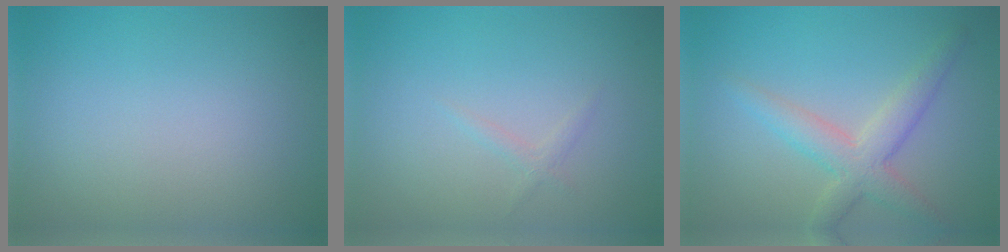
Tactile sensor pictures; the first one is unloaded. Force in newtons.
{"total": 0.8, "press": 0.8, "slide": 0.0}
{"total": 4.0, "press": 4.0, "slide": 0.3}